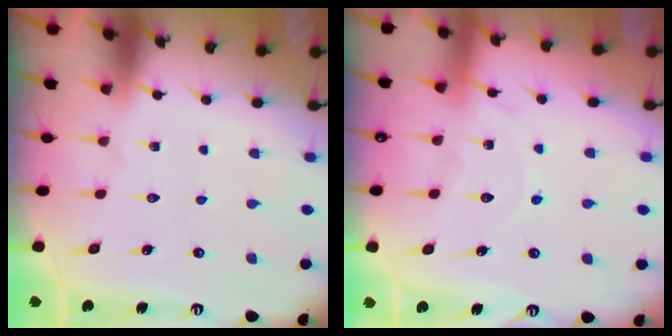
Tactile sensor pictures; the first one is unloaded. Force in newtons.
{"total": 7.3, "press": 7.3, "slide": 0.5}